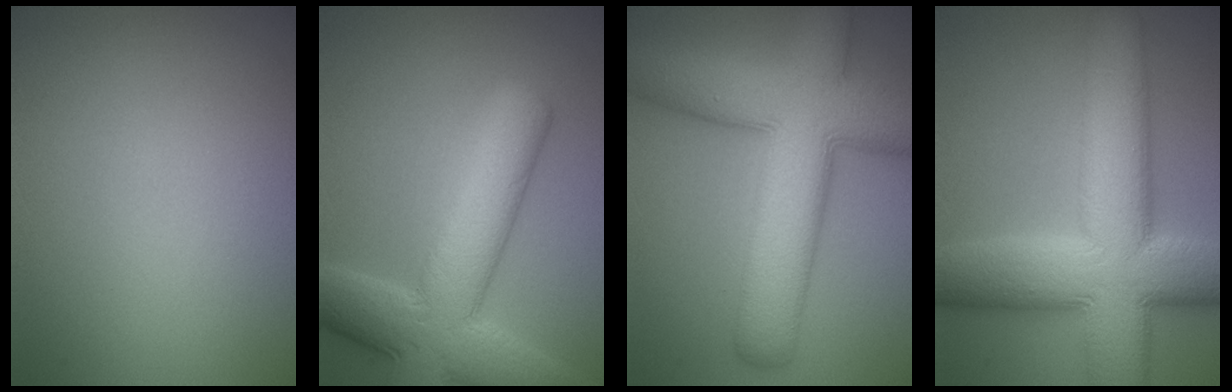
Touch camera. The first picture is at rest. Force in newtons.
{"total": 9.4, "press": 9.4, "slide": 0.4}
{"total": 11.8, "press": 11.8, "slide": 0.4}
{"total": 13.5, "press": 13.5, "slide": 0.7}